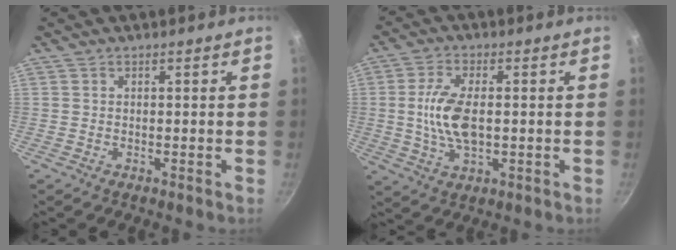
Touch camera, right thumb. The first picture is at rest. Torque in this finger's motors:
{"motor_torque": [0.03, 0.44, 1.29, 0.01, 0.09]}